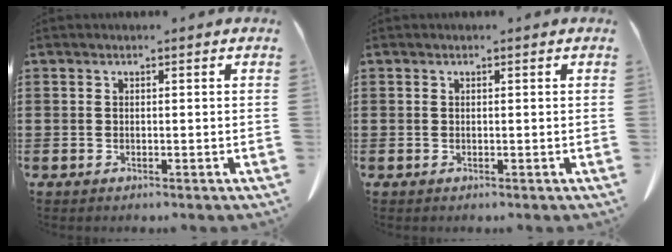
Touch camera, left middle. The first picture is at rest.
{"total": 0.0}